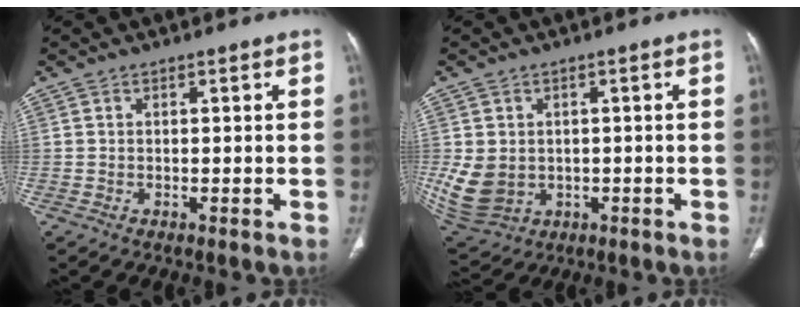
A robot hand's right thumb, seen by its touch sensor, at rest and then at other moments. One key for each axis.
{"total": 8.9, "fx": -0.3, "fy": 7.5, "fz": 4.7, "tx": -0.091, "ty": -0.005, "tz": 0.017}